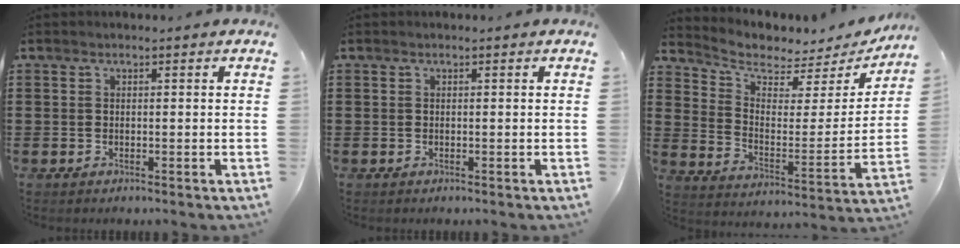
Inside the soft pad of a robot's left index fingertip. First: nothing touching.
{"total": 0.0}
{"total": 5.1, "force": [4.4, 2.0, 1.5], "torque": [-0.060, -0.034, 0.074]}